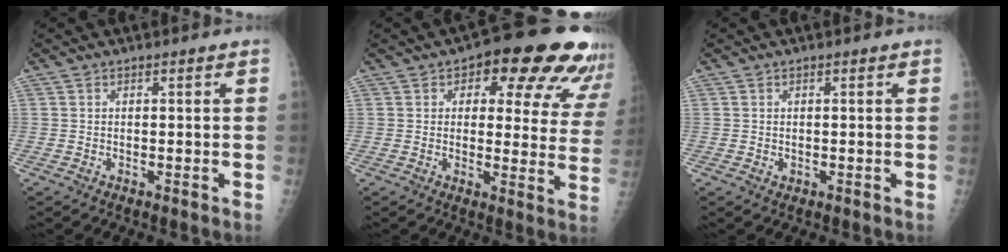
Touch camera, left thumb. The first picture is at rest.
{"total": 18.2, "force": [11.0, 8.4, 11.8], "torque": [-0.090, -0.031, 0.119]}
{"total": 0.7, "force": [0.1, 0.5, 0.5], "torque": [-0.003, -0.001, 0.005]}